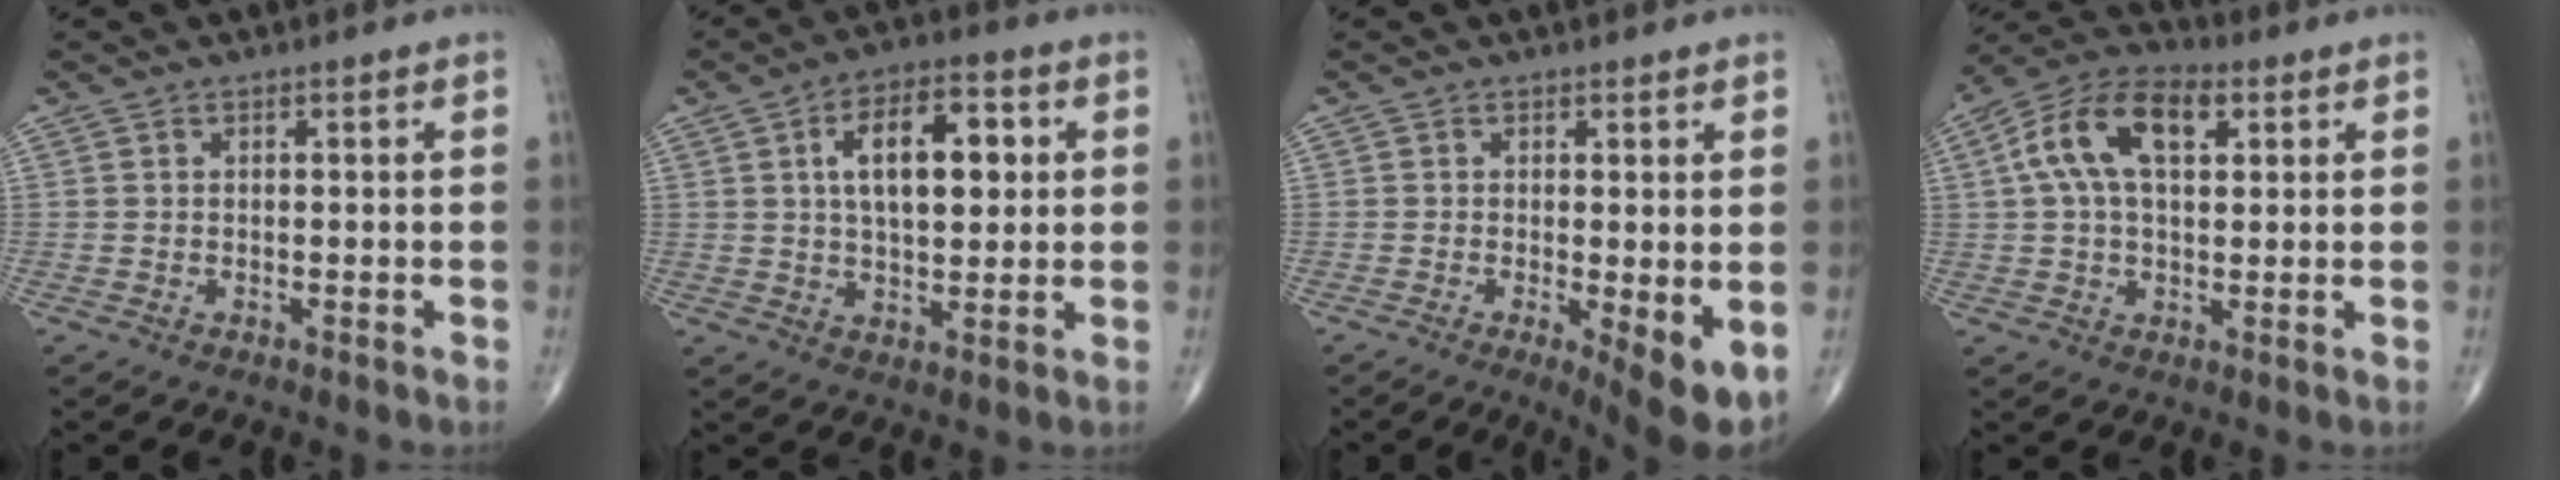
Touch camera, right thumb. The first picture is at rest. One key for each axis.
{"total": 12.4, "fx": 2.8, "fy": 6.3, "fz": 10.4, "tx": -0.143, "ty": 0.005, "tz": 0.043}
{"total": 6.7, "fx": -1.4, "fy": 1.7, "fz": 6.3, "tx": -0.089, "ty": -0.020, "tz": -0.021}
{"total": 13.2, "fx": 3.7, "fy": 7.2, "fz": 10.4, "tx": -0.195, "ty": 0.025, "tz": 0.061}